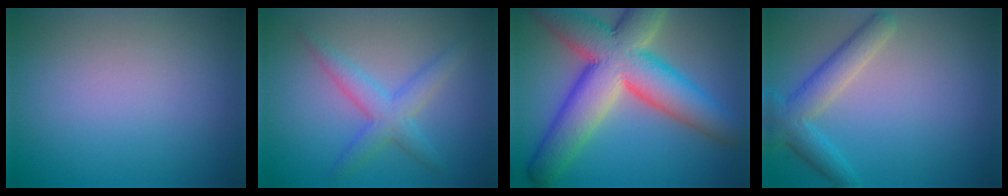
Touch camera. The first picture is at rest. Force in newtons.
{"total": 3.5, "press": 3.5, "slide": 0.1}
{"total": 12.3, "press": 12.3, "slide": 1.0}
{"total": 3.7, "press": 3.7, "slide": 0.1}